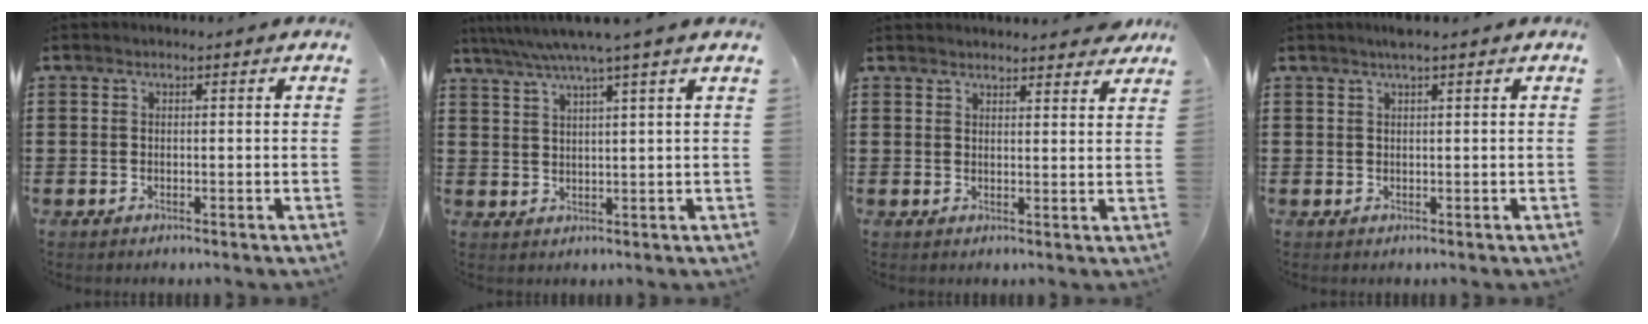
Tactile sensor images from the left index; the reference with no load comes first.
{"total": 5.2, "force": [3.9, -0.9, 3.4], "torque": [-0.077, -0.015, 0.065]}
{"total": 3.0, "force": [3.0, 0.2, 0.4], "torque": [-0.008, -0.009, 0.055]}
{"total": 1.5, "force": [1.1, -0.1, 1.0], "torque": [-0.020, 0.001, 0.020]}